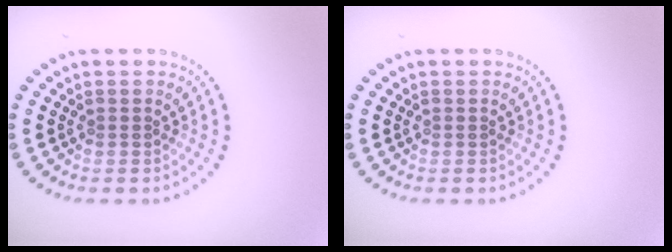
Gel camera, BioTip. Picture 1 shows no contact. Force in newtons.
{"total": 0.0}